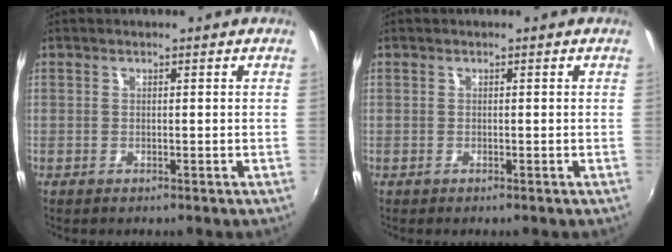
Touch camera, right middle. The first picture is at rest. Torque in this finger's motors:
{"motor_torque": [0.11, 0.09, -0.01, -0.02]}